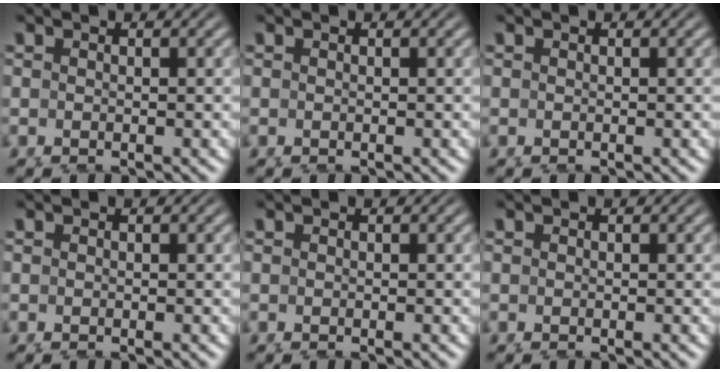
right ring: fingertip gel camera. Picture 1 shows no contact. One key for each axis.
{"total": 0.0}
{"total": 0.0}
{"total": 0.0}
{"total": 0.0}
{"total": 0.0}